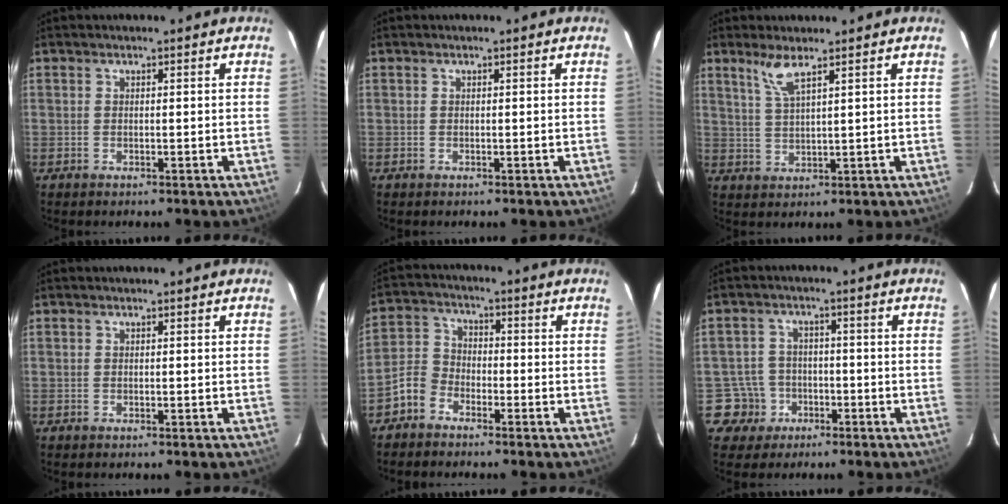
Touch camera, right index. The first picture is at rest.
{"total": 0.0}
{"total": 4.2, "force": [2.9, 0.2, 3.0], "torque": [-0.065, -0.002, 0.061]}
{"total": 0.0}
{"total": 5.5, "force": [-3.7, 3.7, 1.7], "torque": [-0.037, 0.023, -0.081]}
{"total": 5.5, "force": [-2.6, 4.9, -0.2], "torque": [-0.007, 0.025, -0.044]}